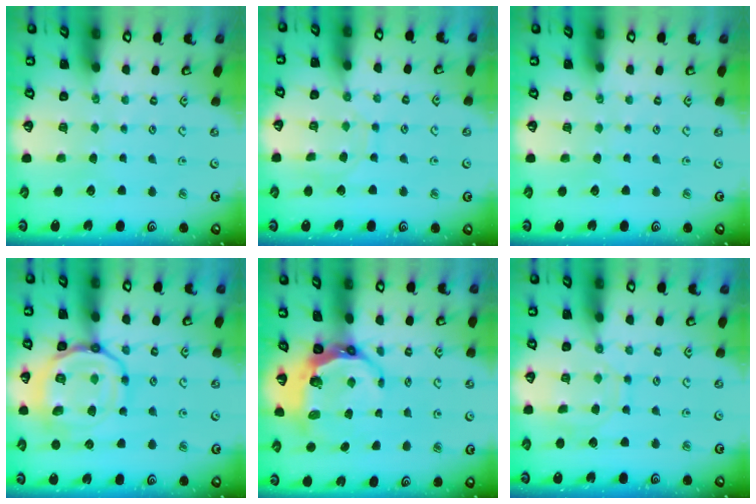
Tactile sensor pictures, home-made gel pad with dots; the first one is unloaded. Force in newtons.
{"total": 8.5, "press": 8.4, "slide": 0.7}
{"total": 0.0}
{"total": 18.1, "press": 18.1, "slide": 1.8}
{"total": 8.6, "press": 7.5, "slide": 4.2}
{"total": 10.3, "press": 10.3, "slide": 0.8}